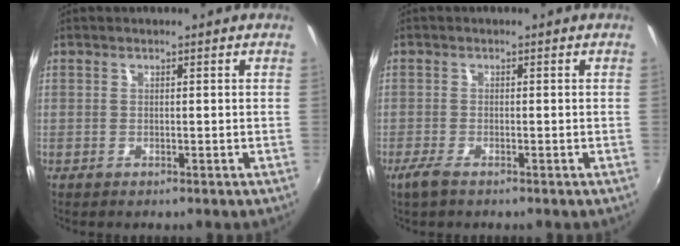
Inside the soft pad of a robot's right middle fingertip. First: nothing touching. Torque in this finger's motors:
{"motor_torque": [0.40, -0.58, 0.01, 0.01]}